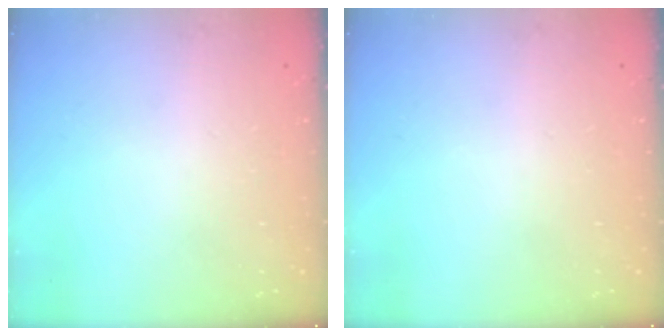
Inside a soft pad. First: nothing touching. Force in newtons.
{"total": 0.0}